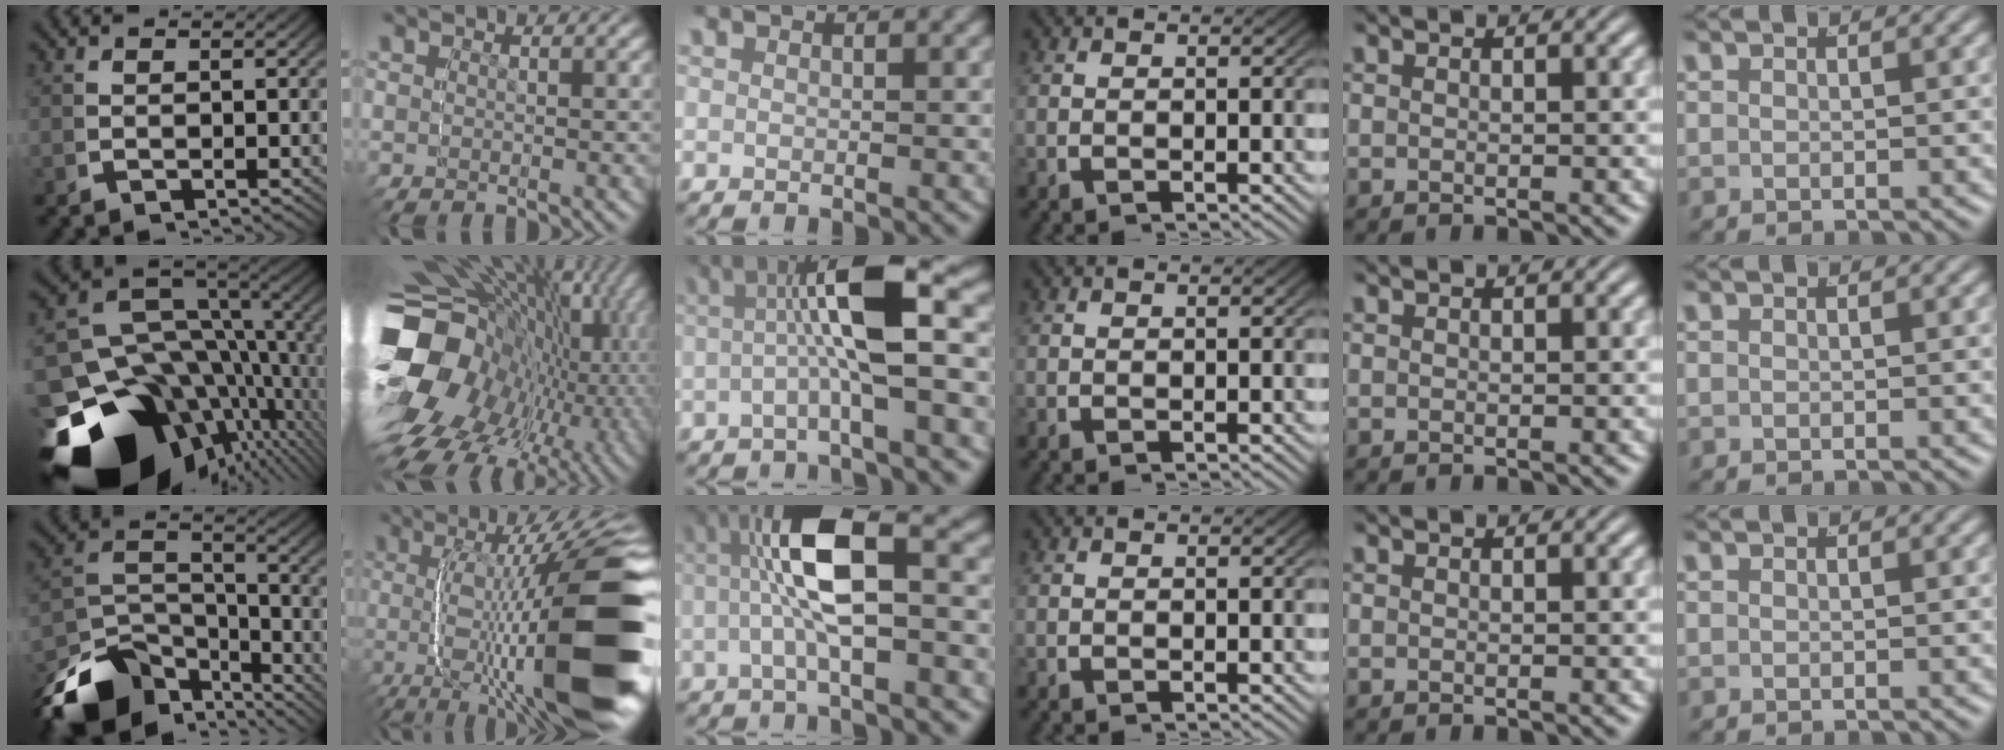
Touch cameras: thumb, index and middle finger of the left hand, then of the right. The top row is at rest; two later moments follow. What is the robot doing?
{"motion": "grasp_and_lifting", "object": "button"}